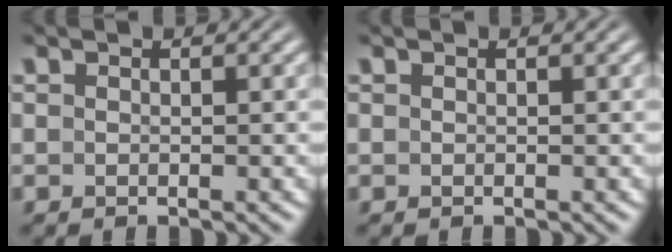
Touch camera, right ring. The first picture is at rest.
{"total": 0.0}